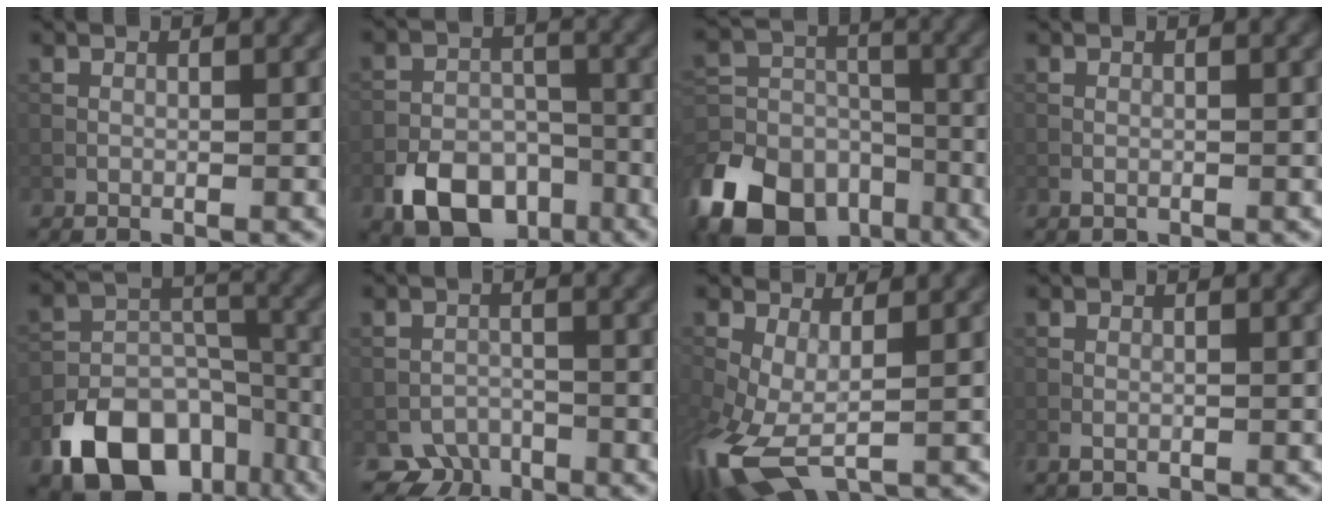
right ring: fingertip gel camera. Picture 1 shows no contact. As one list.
[{"total": 7.6, "force": [-4.2, 4.8, 4.1], "torque": [-0.064, -0.010, -0.069]}, {"total": 15.4, "force": [-9.3, 10.1, 7.0], "torque": [-0.172, -0.026, -0.158]}, {"total": 0.6, "force": [-0.3, 0.4, 0.3], "torque": [-0.008, -0.001, -0.005]}, {"total": 12.3, "force": [-7.1, 7.9, 6.2], "torque": [-0.119, -0.010, -0.121]}, {"total": 3.0, "force": [-2.3, 1.9, 0.4], "torque": [0.005, 0.001, -0.043]}, {"total": 8.8, "force": [-1.8, 5.0, 7.0], "torque": [-0.182, -0.023, -0.027]}, {"total": 0.9, "force": [-0.3, 0.6, 0.6], "torque": [-0.013, -0.002, -0.007]}]